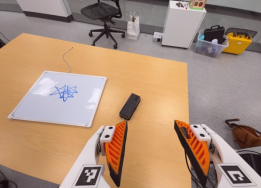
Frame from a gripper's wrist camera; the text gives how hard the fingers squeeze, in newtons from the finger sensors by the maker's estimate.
{"total": 0.0}